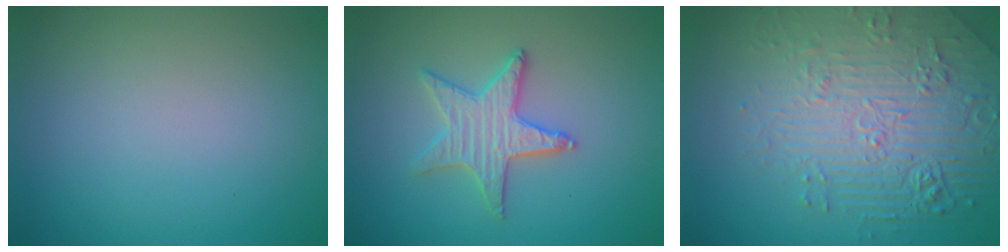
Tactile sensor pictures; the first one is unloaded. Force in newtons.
{"total": 3.1, "press": 3.1, "slide": 0.2}
{"total": 6.3, "press": 5.3, "slide": 3.5}